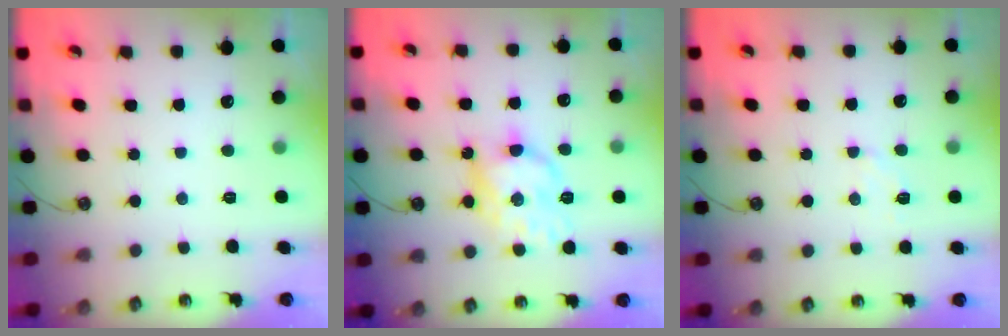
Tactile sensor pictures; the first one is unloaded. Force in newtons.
{"total": 13.3, "press": 13.3, "slide": 0.7}
{"total": 3.0, "press": 3.0, "slide": 0.5}